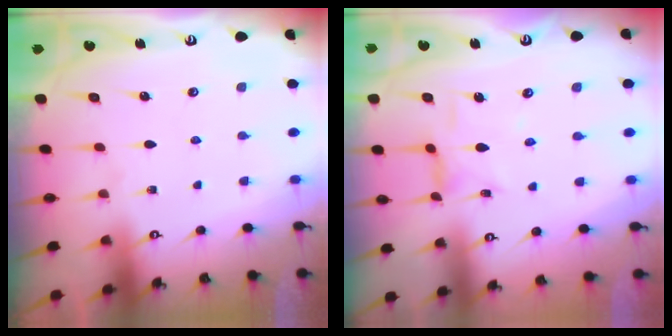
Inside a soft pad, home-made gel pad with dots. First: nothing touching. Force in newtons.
{"total": 6.4, "press": 6.3, "slide": 0.5}